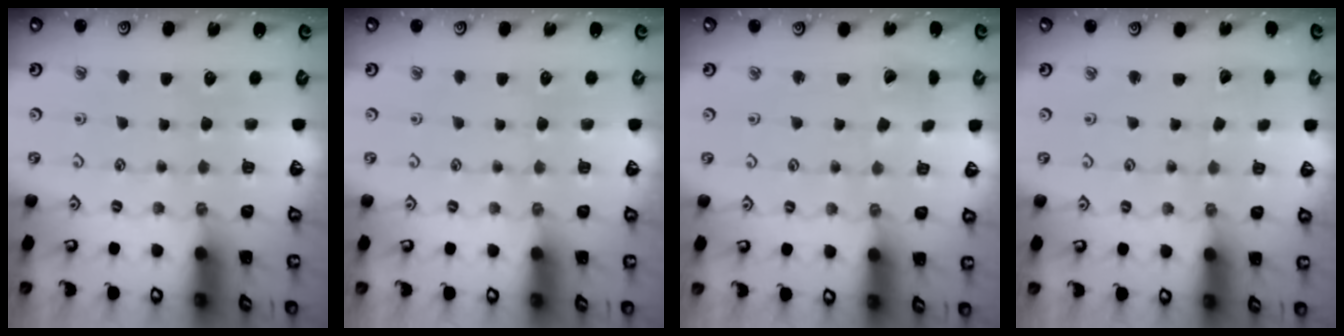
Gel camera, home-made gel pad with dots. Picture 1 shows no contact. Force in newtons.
{"total": 0.0}
{"total": 2.3, "press": 2.3, "slide": 0.2}
{"total": 0.9, "press": 0.9, "slide": 0.1}